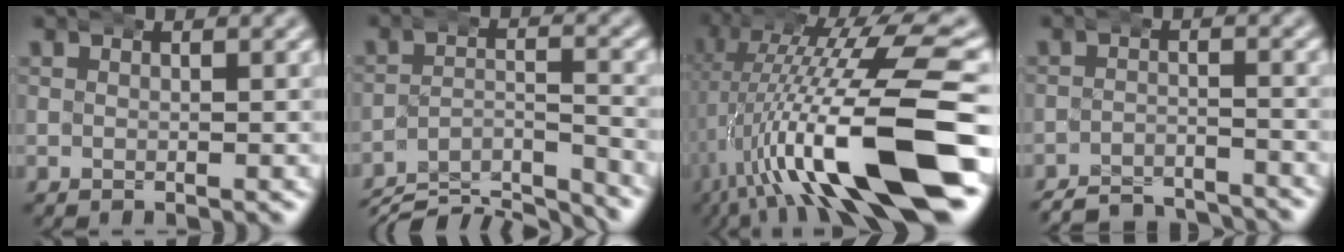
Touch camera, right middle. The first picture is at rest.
{"total": 8.2, "force": [-7.0, 3.0, 3.0], "torque": [-0.043, -0.021, -0.116]}
{"total": 14.1, "force": [-1.8, 5.0, 13.0], "torque": [-0.217, -0.003, -0.022]}
{"total": 6.9, "force": [-6.7, 1.6, 0.7], "torque": [-0.009, -0.016, -0.112]}